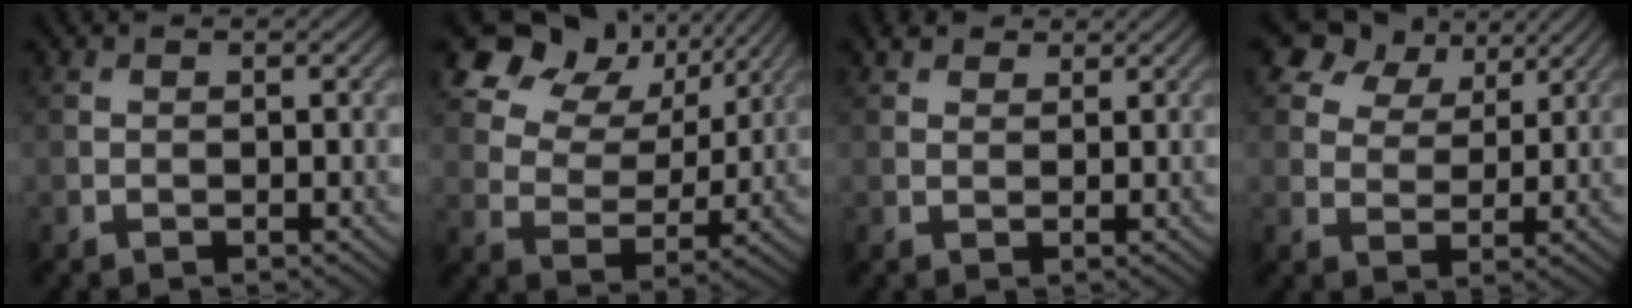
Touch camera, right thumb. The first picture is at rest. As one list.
[{"total": 12.8, "force": [7.6, 8.2, 6.2], "torque": [-0.146, 0.011, 0.137]}, {"total": 2.2, "force": [1.6, 1.2, 0.7], "torque": [-0.015, 0.004, 0.032]}, {"total": 8.3, "force": [5.8, 4.9, 3.4], "torque": [-0.077, -0.001, 0.112]}]